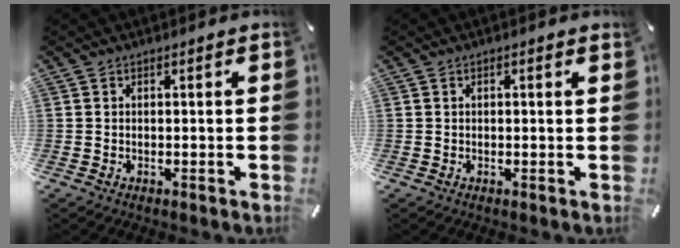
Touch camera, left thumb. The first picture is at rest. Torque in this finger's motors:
{"motor_torque": [0.11, -0.40, -0.10, 0.27, -0.01]}